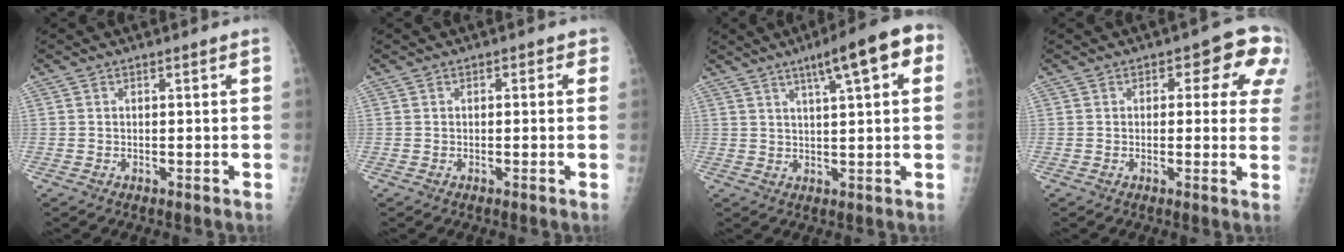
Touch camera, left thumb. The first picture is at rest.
{"total": 1.7, "force": [0.4, 1.0, 1.2], "torque": [-0.001, 0.005, -0.003]}
{"total": 11.7, "force": [5.1, 2.4, 10.3], "torque": [-0.132, 0.010, 0.065]}
{"total": 9.2, "force": [3.1, 5.0, 7.1], "torque": [-0.026, 0.002, 0.024]}